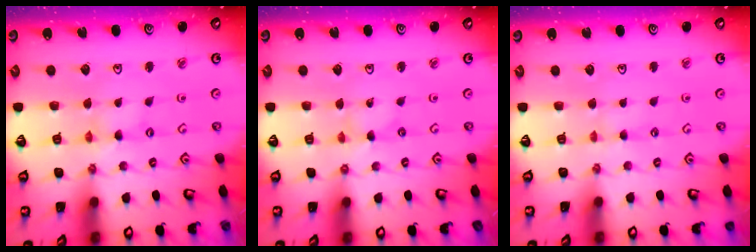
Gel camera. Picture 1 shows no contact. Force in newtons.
{"total": 0.0}
{"total": 1.0, "press": 1.0, "slide": 0.2}